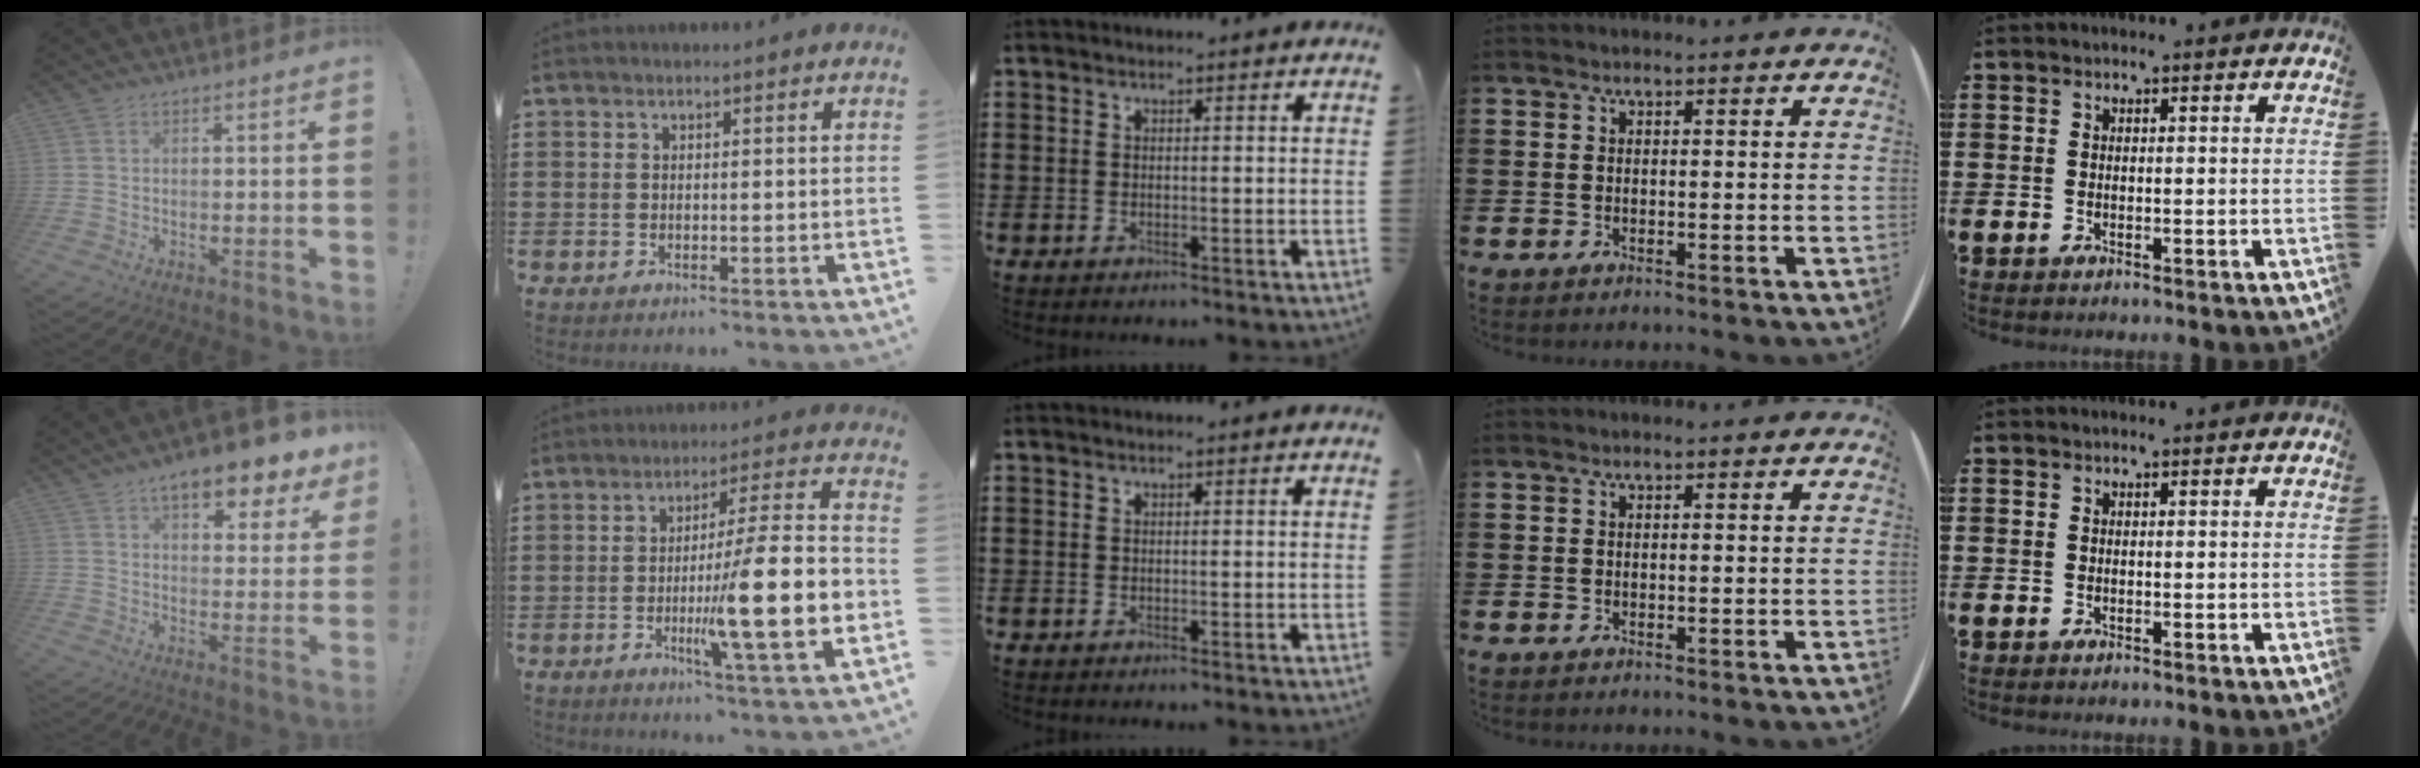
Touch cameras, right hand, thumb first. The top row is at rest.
{"thumb": {"total": 10.6, "force": [7.3, 3.3, 6.9], "torque": [-0.095, -0.047, 0.121]}, "index": {"total": 15.6, "force": [-3.6, 1.6, 15.1], "torque": [-0.231, -0.017, -0.065]}}